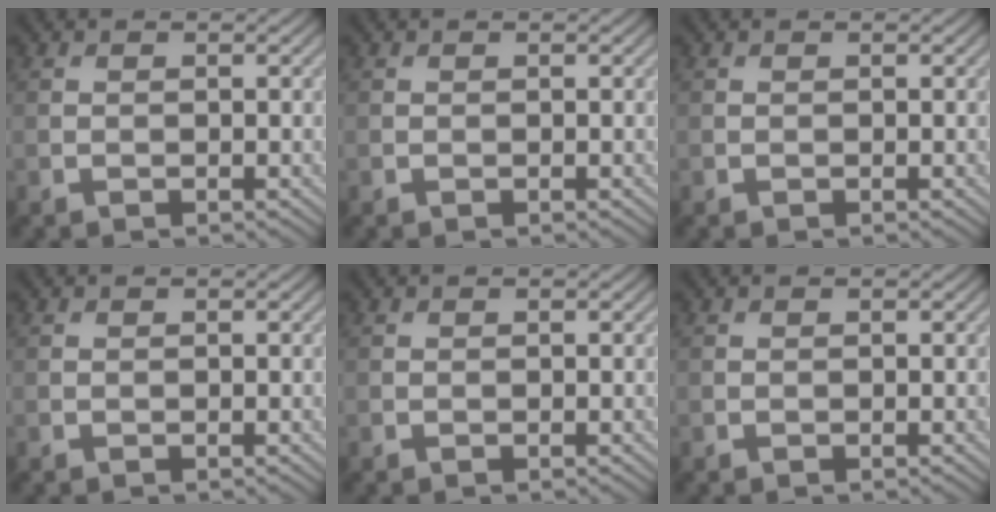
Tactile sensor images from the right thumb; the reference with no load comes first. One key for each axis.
{"total": 0.0}
{"total": 0.0}
{"total": 0.0}
{"total": 0.0}
{"total": 0.0}